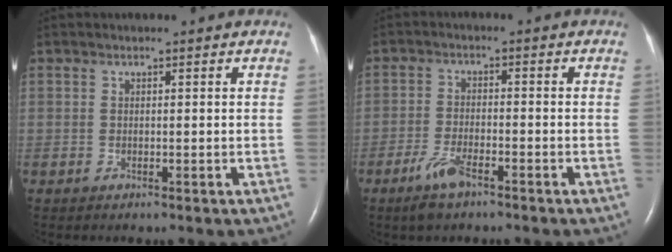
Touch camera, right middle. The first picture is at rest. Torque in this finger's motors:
{"motor_torque": [0.66, -0.60, 0.10, 0.07]}